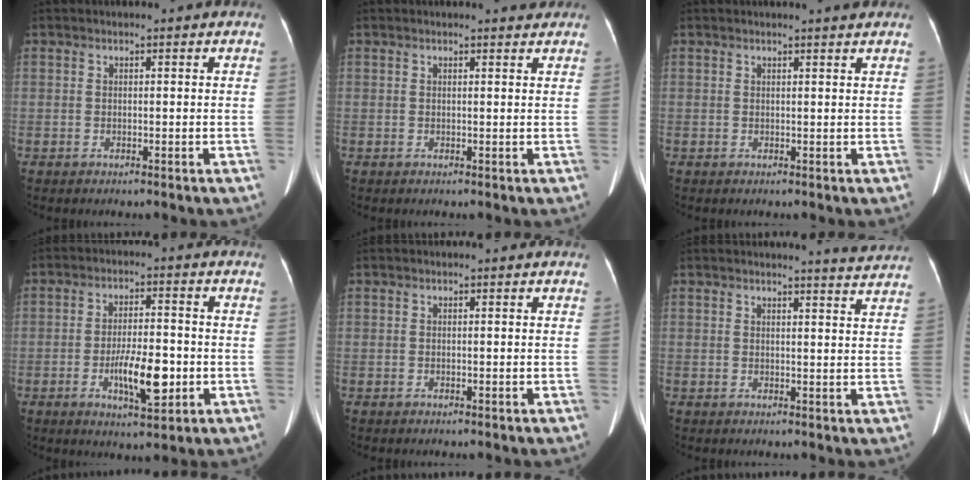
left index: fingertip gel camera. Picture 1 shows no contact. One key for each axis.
{"total": 1.3, "fx": 1.3, "fy": 0.1, "fz": 0.2, "tx": -0.008, "ty": -0.004, "tz": 0.013}
{"total": 2.1, "fx": 1.9, "fy": -0.3, "fz": 0.8, "tx": -0.015, "ty": -0.001, "tz": 0.023}
{"total": 8.7, "fx": -2.7, "fy": 2.6, "fz": 7.9, "tx": -0.138, "ty": -0.004, "tz": -0.044}
{"total": 0.0}
{"total": 4.8, "fx": 4.6, "fy": -0.8, "fz": 0.7, "tx": -0.018, "ty": -0.014, "tz": 0.042}